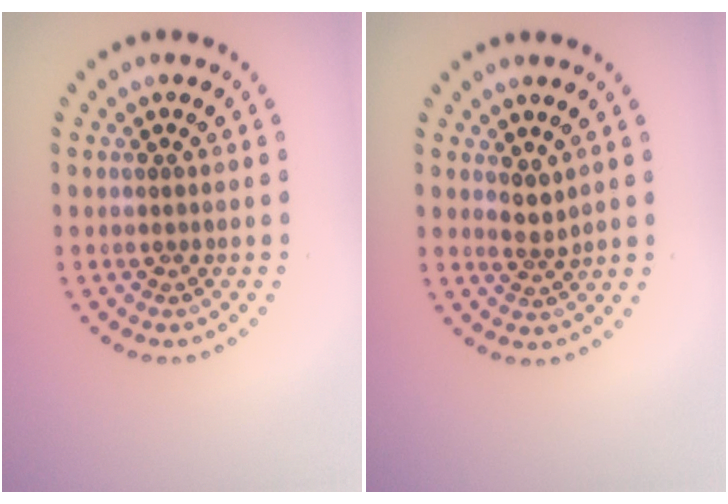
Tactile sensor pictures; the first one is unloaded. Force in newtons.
{"total": 1.6, "press": 1.1, "slide": 1.1}